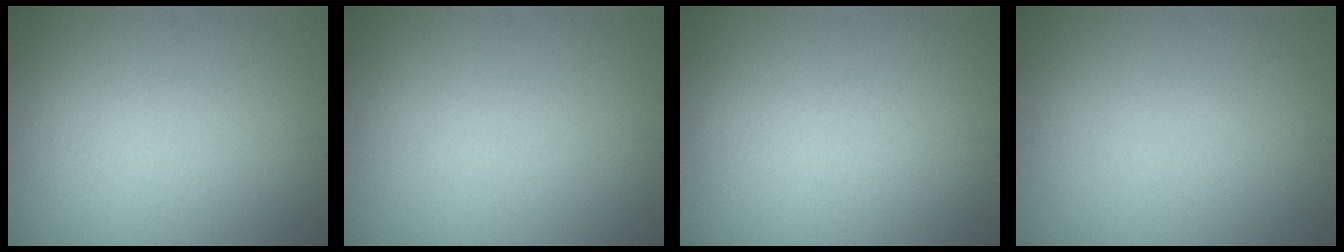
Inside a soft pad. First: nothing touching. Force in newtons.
{"total": 0.0}
{"total": 0.0}
{"total": 0.0}